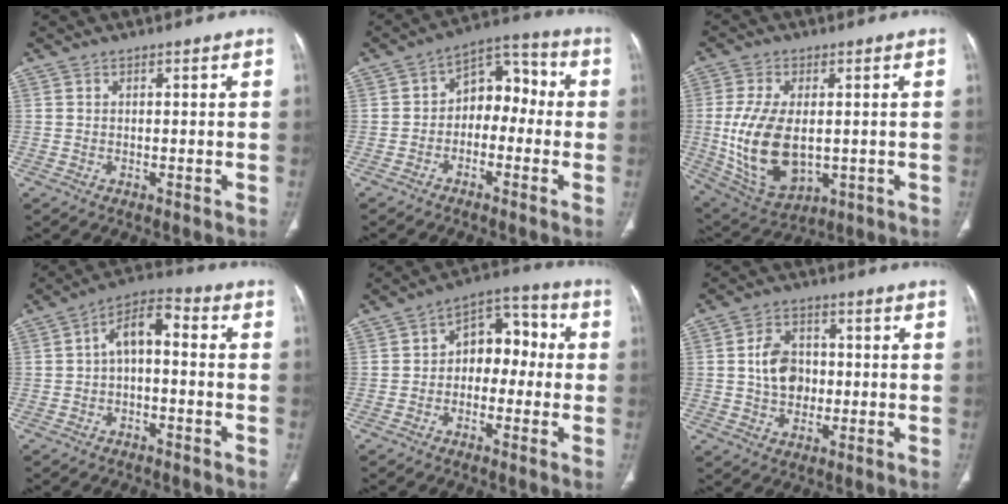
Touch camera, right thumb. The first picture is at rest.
{"total": 9.2, "force": [-1.4, 6.5, 6.3], "torque": [-0.053, 0.047, -0.040]}
{"total": 15.5, "force": [-0.7, 8.9, 12.7], "torque": [-0.247, -0.012, 0.012]}
{"total": 7.6, "force": [-0.4, 4.1, 6.4], "torque": [-0.098, 0.040, -0.020]}
{"total": 9.9, "force": [-0.4, 6.9, 7.1], "torque": [-0.060, 0.043, -0.023]}
{"total": 8.0, "force": [0.0, 6.0, 5.2], "torque": [-0.073, 0.010, -0.003]}